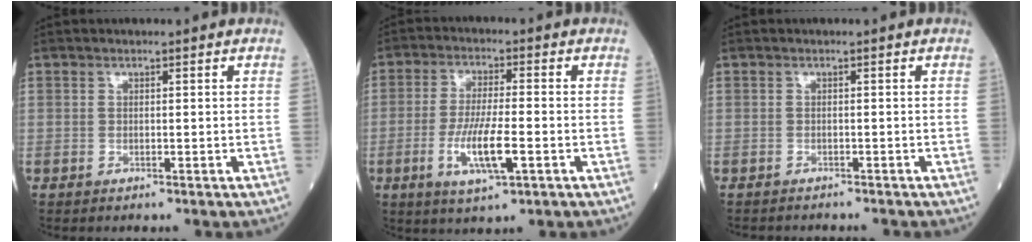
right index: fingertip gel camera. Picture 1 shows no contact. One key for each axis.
{"total": 8.4, "fx": -2.7, "fy": 1.2, "fz": 7.9, "tx": -0.153, "ty": -0.010, "tz": -0.049}
{"total": 4.7, "fx": -4.5, "fy": 1.0, "fz": 1.3, "tx": -0.015, "ty": -0.006, "tz": -0.060}